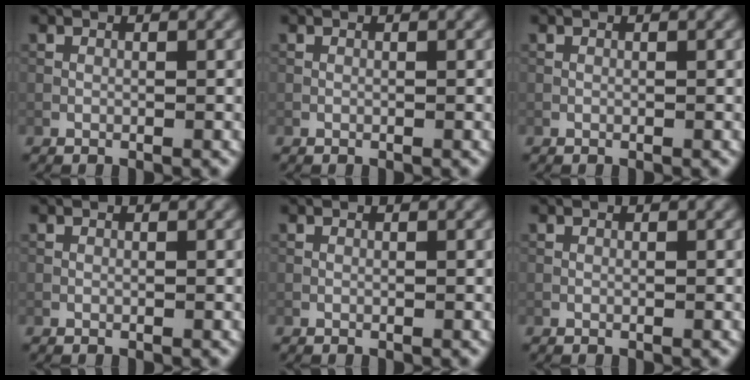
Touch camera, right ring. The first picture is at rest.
{"total": 0.0}
{"total": 0.0}
{"total": 0.0}
{"total": 0.0}
{"total": 0.0}